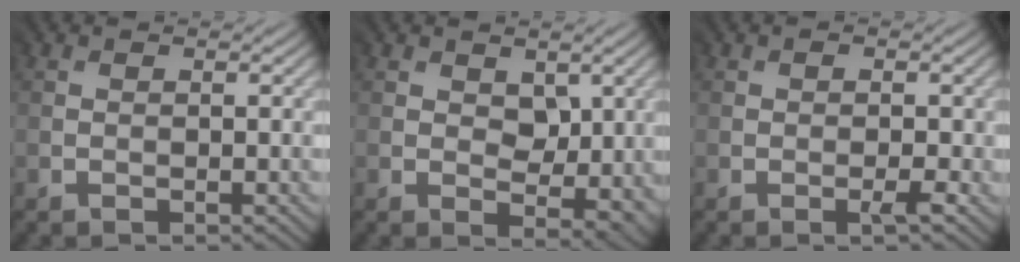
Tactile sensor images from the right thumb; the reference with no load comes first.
{"total": 4.3, "force": [1.5, 3.2, 2.4], "torque": [-0.052, -0.003, 0.026]}
{"total": 1.0, "force": [-0.6, 0.2, 0.8], "torque": [-0.015, 0.002, -0.010]}